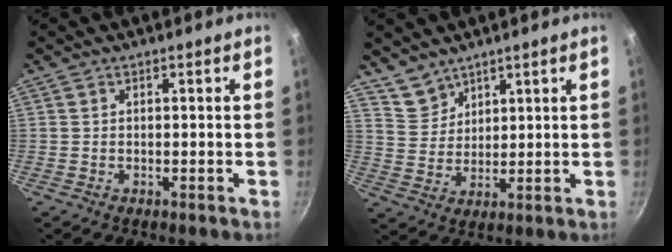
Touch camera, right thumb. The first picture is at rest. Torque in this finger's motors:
{"motor_torque": [-0.68, 0.44, -0.06, 0.10, -0.06]}